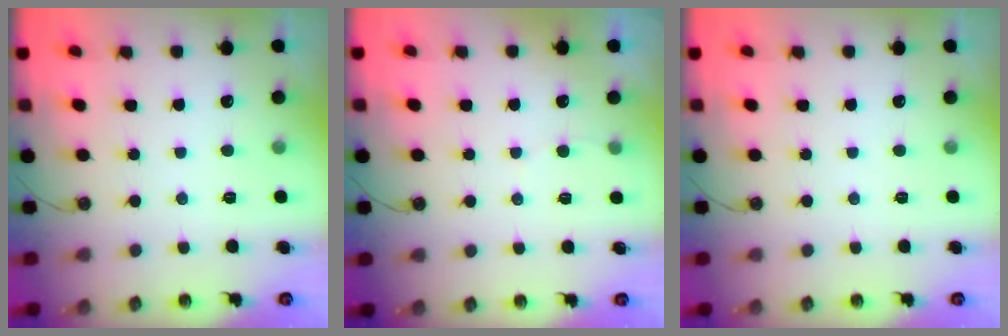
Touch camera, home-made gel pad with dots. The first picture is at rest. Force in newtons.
{"total": 2.3, "press": 2.3, "slide": 0.3}
{"total": 0.0}